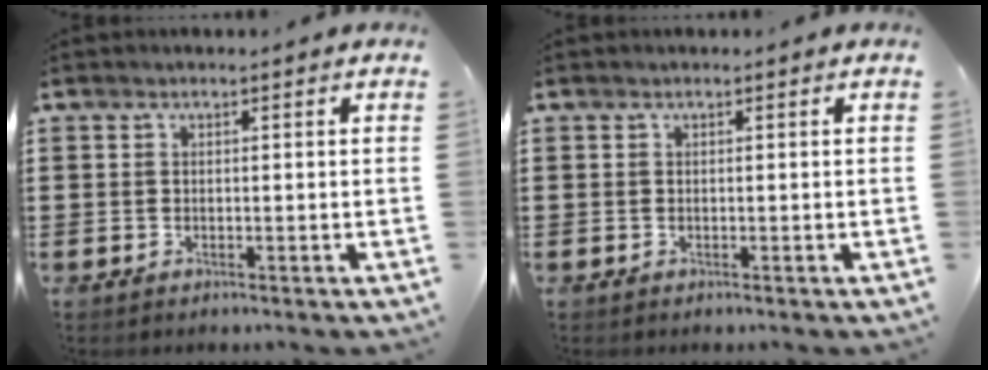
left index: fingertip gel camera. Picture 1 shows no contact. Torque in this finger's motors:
{"motor_torque": [0.00, 0.00, 0.00, 0.00]}